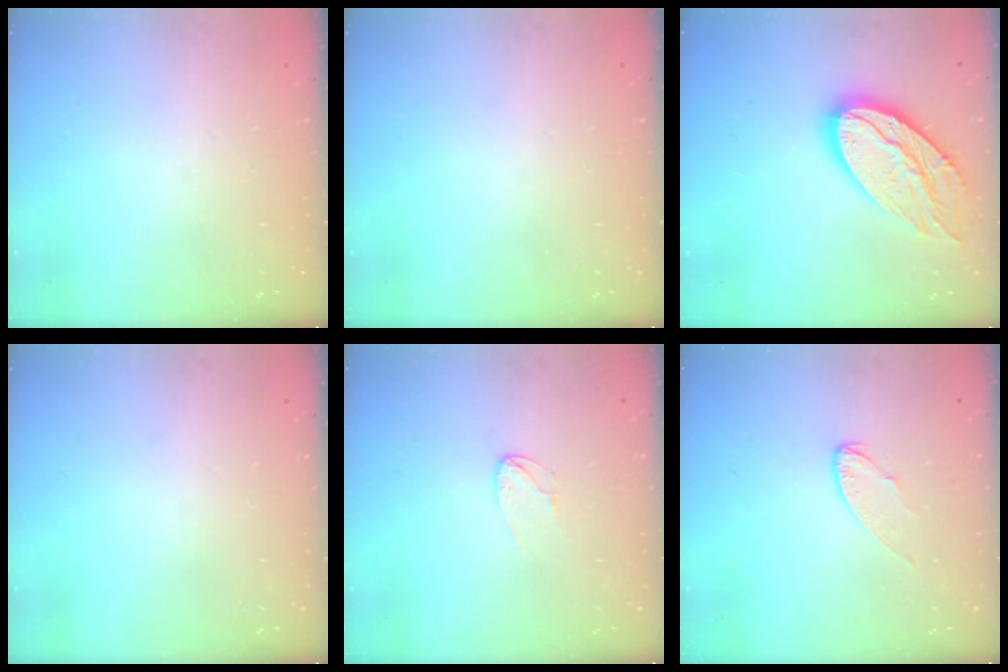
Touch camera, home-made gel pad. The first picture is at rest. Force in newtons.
{"total": 0.0}
{"total": 18.7, "press": 18.7, "slide": 1.6}
{"total": 0.0}
{"total": 3.9, "press": 3.9, "slide": 0.3}
{"total": 6.6, "press": 6.5, "slide": 0.5}